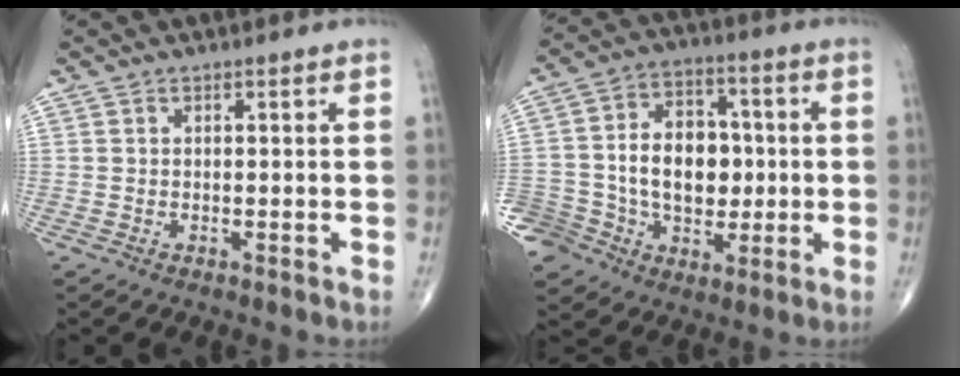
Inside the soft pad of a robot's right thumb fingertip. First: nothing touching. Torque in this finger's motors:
{"motor_torque": [2.45, 2.56, 1.74, -0.85, 0.22]}